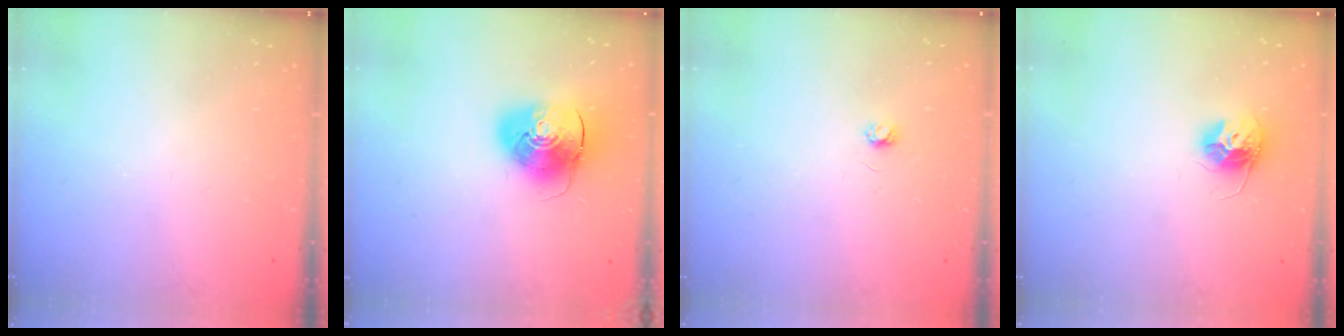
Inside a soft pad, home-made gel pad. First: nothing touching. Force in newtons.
{"total": 10.8, "press": 10.6, "slide": 1.9}
{"total": 2.9, "press": 2.9, "slide": 0.3}
{"total": 10.7, "press": 10.7, "slide": 0.7}